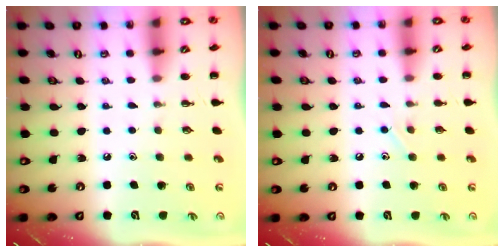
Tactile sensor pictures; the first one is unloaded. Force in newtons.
{"total": 4.2, "press": 4.1, "slide": 1.1}